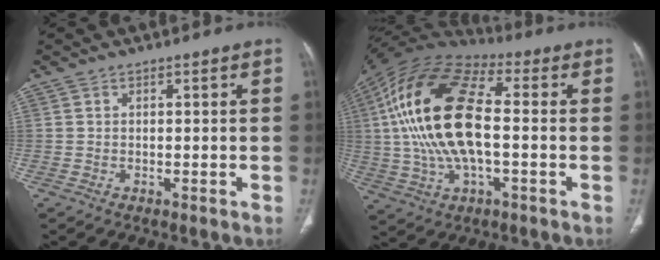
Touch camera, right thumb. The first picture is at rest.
{"total": 22.8, "force": [0.6, 10.7, 20.1], "torque": [-0.409, 0.020, 0.006]}